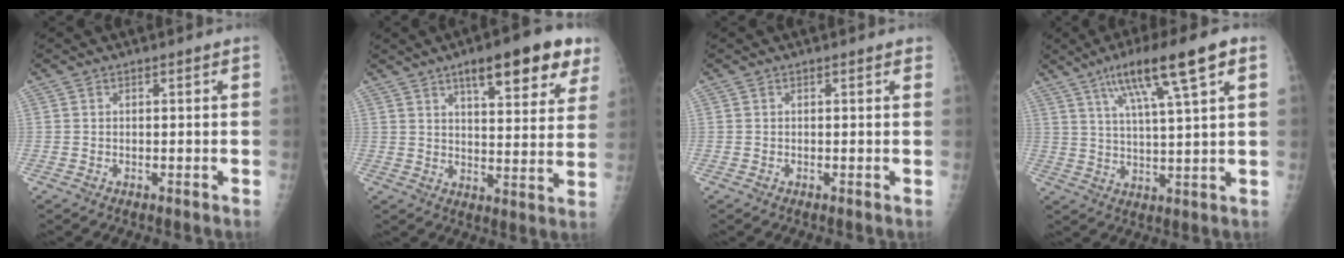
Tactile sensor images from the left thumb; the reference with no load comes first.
{"total": 16.3, "force": [9.5, 5.1, 12.2], "torque": [-0.128, -0.032, 0.130]}
{"total": 0.9, "force": [0.7, 0.4, 0.4], "torque": [0.000, -0.002, 0.004]}
{"total": 14.1, "force": [7.2, 1.8, 12.0], "torque": [-0.204, -0.007, 0.121]}